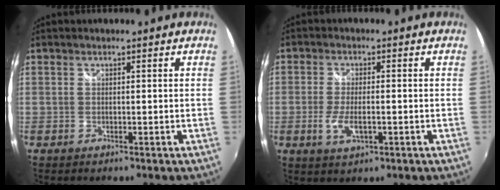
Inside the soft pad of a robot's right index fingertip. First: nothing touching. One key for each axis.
{"total": 5.4, "fx": -1.6, "fy": 1.9, "fz": 4.8, "tx": -0.099, "ty": -0.009, "tz": -0.030}